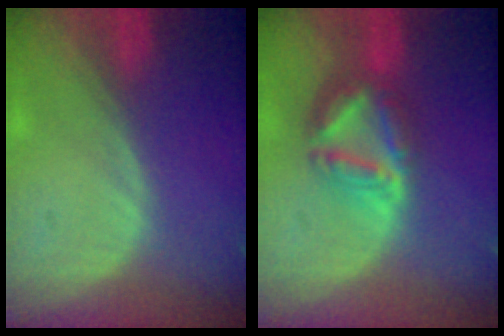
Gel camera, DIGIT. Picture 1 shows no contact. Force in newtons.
{"total": 7.7, "press": 6.7, "slide": 3.7}